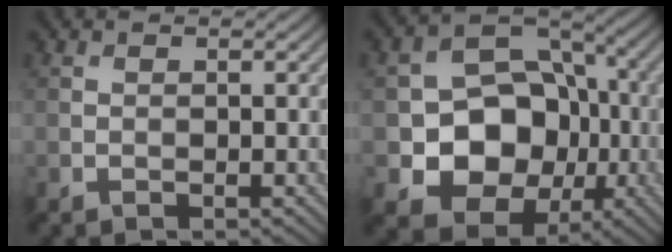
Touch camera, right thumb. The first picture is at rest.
{"total": 12.2, "force": [-2.6, 9.8, 6.8], "torque": [-0.120, -0.017, -0.059]}